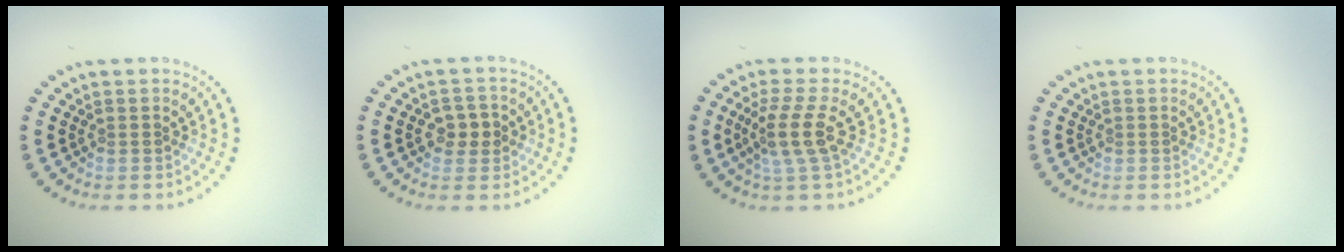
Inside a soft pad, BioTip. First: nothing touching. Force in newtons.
{"total": 2.2, "press": 2.2, "slide": 0.3}
{"total": 3.3, "press": 2.6, "slide": 2.0}
{"total": 0.0}